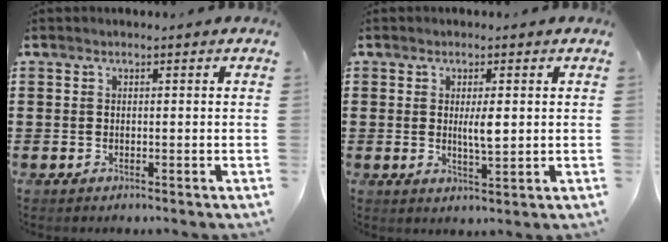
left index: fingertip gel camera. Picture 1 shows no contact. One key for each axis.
{"total": 3.5, "fx": 0.6, "fy": 0.8, "fz": 3.4, "tx": -0.057, "ty": -0.002, "tz": 0.006}